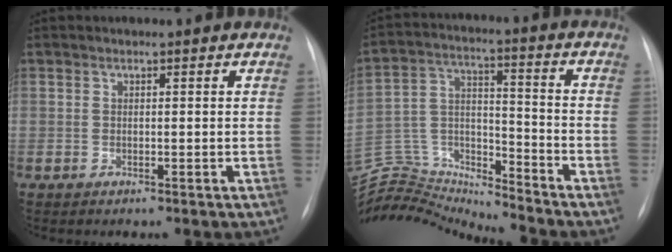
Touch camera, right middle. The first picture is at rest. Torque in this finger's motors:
{"motor_torque": [-0.50, -0.74, -0.27, -0.08]}